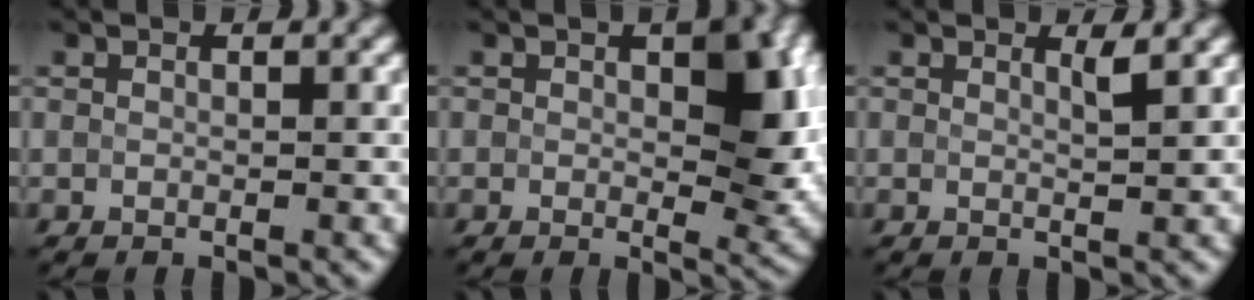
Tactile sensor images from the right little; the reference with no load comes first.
{"total": 6.2, "force": [0.7, 3.1, 5.3], "torque": [-0.060, -0.003, 0.009]}
{"total": 0.9, "force": [0.7, -0.2, 0.6], "torque": [-0.012, -0.002, 0.009]}